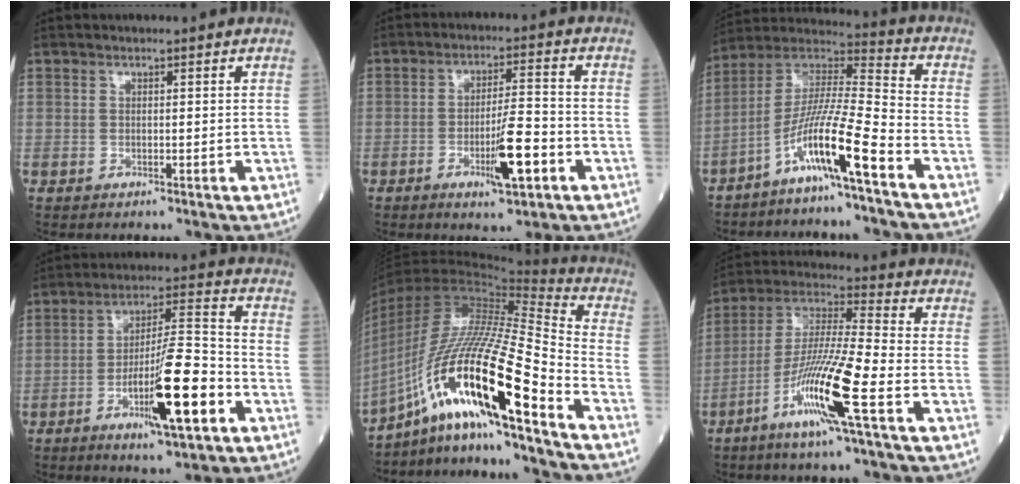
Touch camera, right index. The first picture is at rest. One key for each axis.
{"total": 7.9, "fx": -3.1, "fy": 1.0, "fz": 7.2, "tx": -0.126, "ty": -0.005, "tz": -0.047}
{"total": 12.2, "fx": -6.6, "fy": -0.7, "fz": 10.3, "tx": -0.201, "ty": 0.001, "tz": -0.131}
{"total": 13.7, "fx": -5.4, "fy": 1.4, "fz": 12.6, "tx": -0.218, "ty": -0.006, "tz": -0.086}
{"total": 23.3, "fx": -12.6, "fy": 1.5, "fz": 19.5, "tx": -0.388, "ty": -0.020, "tz": -0.225}
{"total": 13.8, "fx": -6.3, "fy": -0.5, "fz": 12.2, "tx": -0.248, "ty": -0.014, "tz": -0.122}